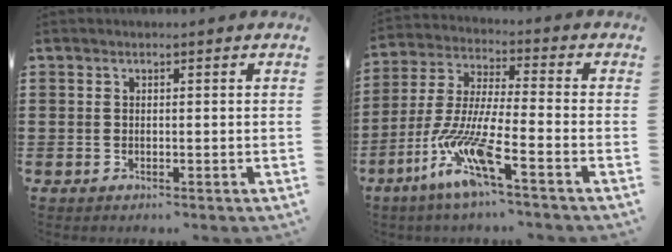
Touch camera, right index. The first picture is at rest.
{"total": 11.4, "force": [-7.2, 1.2, 8.8], "torque": [-0.205, -0.016, -0.147]}